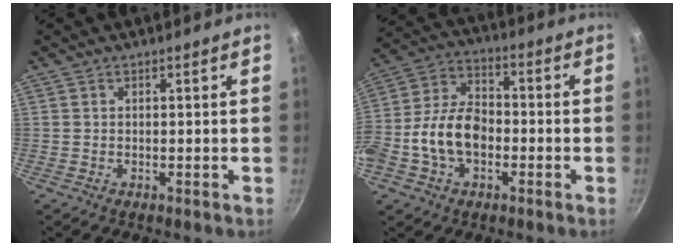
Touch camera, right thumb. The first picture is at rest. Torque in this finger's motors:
{"motor_torque": [1.92, 2.16, 1.11, -0.81, 0.29]}